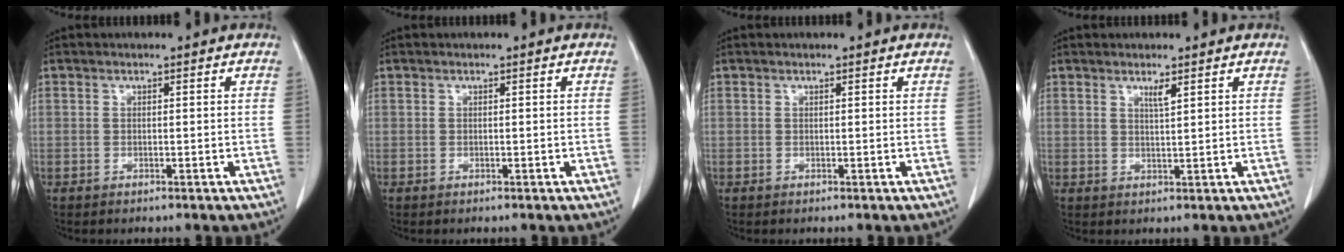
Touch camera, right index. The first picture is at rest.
{"total": 0.0}
{"total": 0.0}
{"total": 1.7, "force": [1.1, -0.1, 1.3], "torque": [-0.026, -0.006, 0.021]}